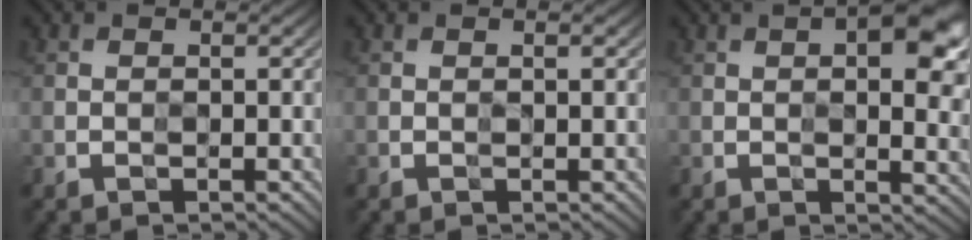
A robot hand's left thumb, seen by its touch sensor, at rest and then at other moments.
{"total": 0.6, "force": [0.1, 0.1, 0.6], "torque": [-0.009, -0.001, 0.002]}
{"total": 10.9, "force": [3.1, 4.7, 9.3], "torque": [-0.118, 0.014, 0.031]}